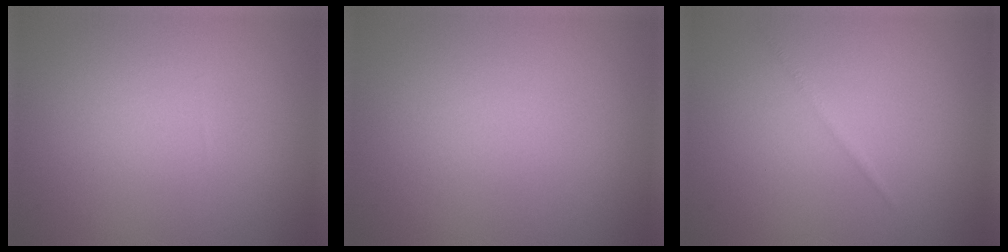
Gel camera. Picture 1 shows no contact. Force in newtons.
{"total": 0.0}
{"total": 0.6, "press": 0.6, "slide": 0.0}